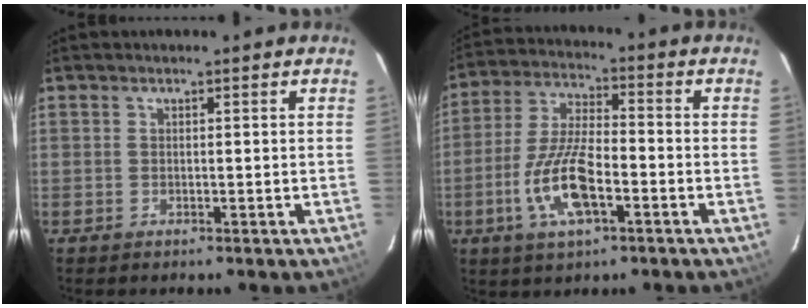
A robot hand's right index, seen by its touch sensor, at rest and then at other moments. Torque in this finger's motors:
{"motor_torque": [1.42, -0.72, 0.43, 0.17]}